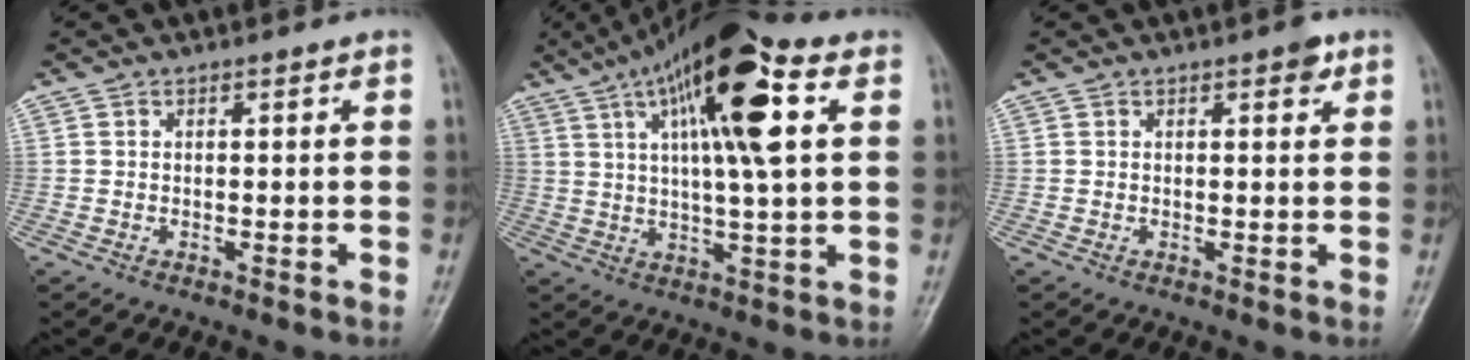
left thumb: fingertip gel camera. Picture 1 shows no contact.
{"total": 17.9, "force": [6.3, 4.3, 16.2], "torque": [-0.273, 0.007, 0.096]}
{"total": 2.1, "force": [1.2, 0.8, 1.5], "torque": [-0.014, -0.003, 0.012]}